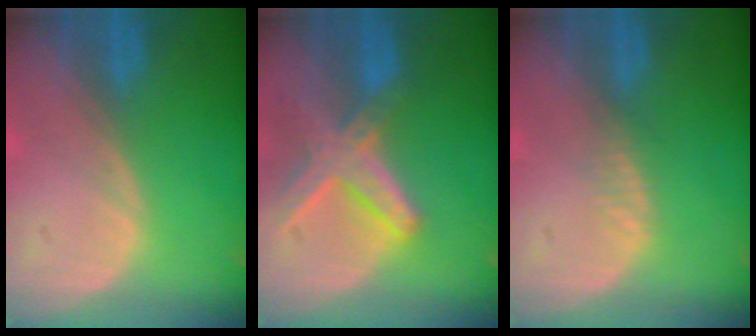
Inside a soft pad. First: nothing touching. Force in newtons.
{"total": 8.2, "press": 7.1, "slide": 4.1}
{"total": 1.4, "press": 1.3, "slide": 0.2}